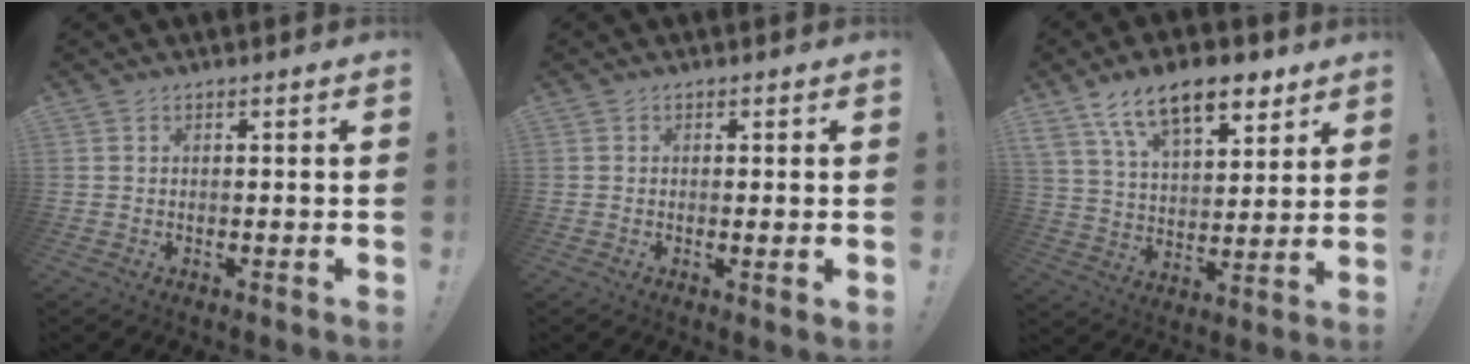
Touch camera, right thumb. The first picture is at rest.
{"total": 1.6, "force": [0.5, 0.2, 1.5], "torque": [-0.015, -0.004, 0.007]}
{"total": 16.5, "force": [10.3, 8.3, 9.9], "torque": [-0.160, -0.055, 0.183]}